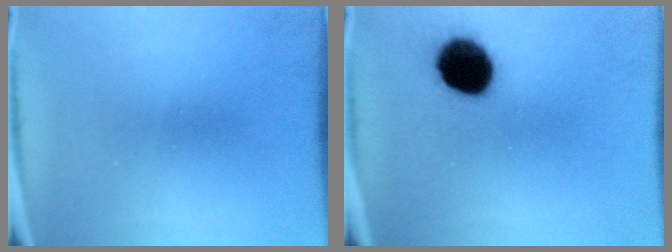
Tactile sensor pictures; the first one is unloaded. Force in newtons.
{"total": 12.6}